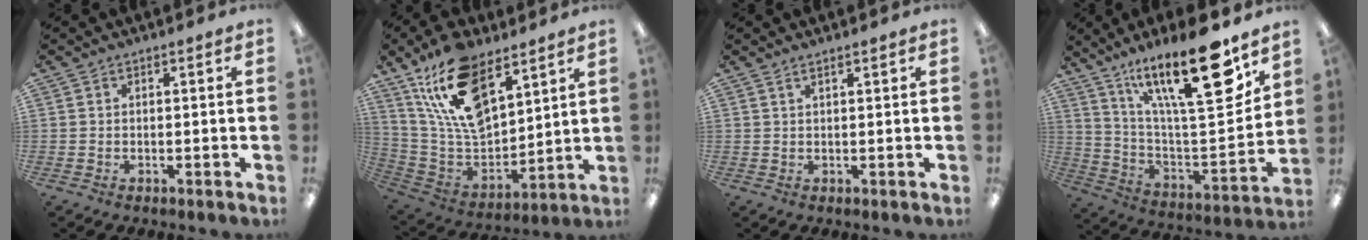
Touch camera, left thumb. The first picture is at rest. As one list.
[{"total": 19.5, "force": [12.4, 9.6, 11.5], "torque": [-0.235, -0.060, 0.224]}, {"total": 1.3, "force": [1.0, 0.1, 0.8], "torque": [-0.017, 0.001, 0.018]}, {"total": 24.3, "force": [16.0, 6.4, 17.1], "torque": [-0.267, -0.105, 0.260]}]